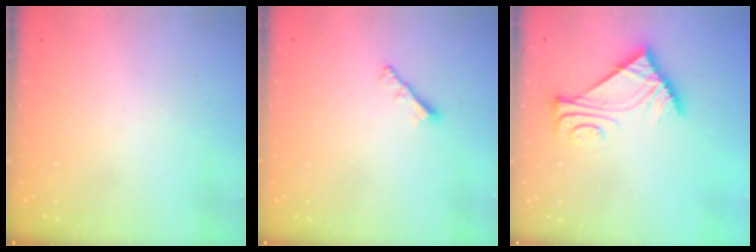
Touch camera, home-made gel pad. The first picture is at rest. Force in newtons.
{"total": 2.2, "press": 2.1, "slide": 0.6}
{"total": 7.4, "press": 7.4, "slide": 0.8}